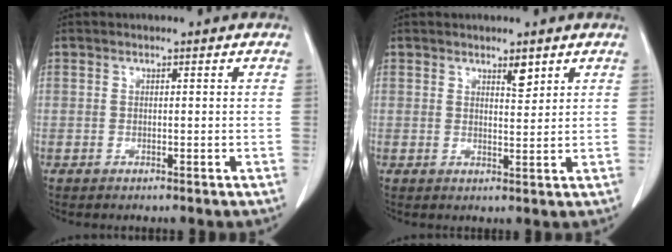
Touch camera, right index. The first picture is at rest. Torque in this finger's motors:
{"motor_torque": [-0.04, 0.10, 0.00, 0.02]}